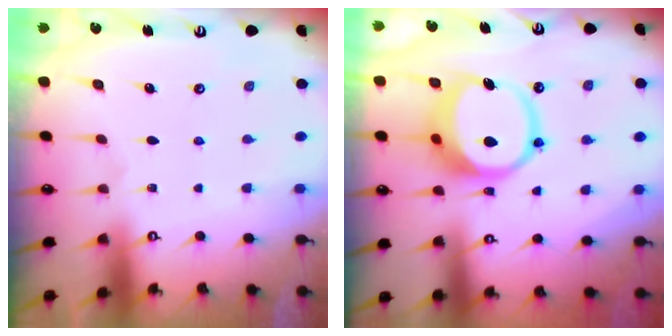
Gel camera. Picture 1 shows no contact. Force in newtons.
{"total": 12.2, "press": 12.0, "slide": 2.2}